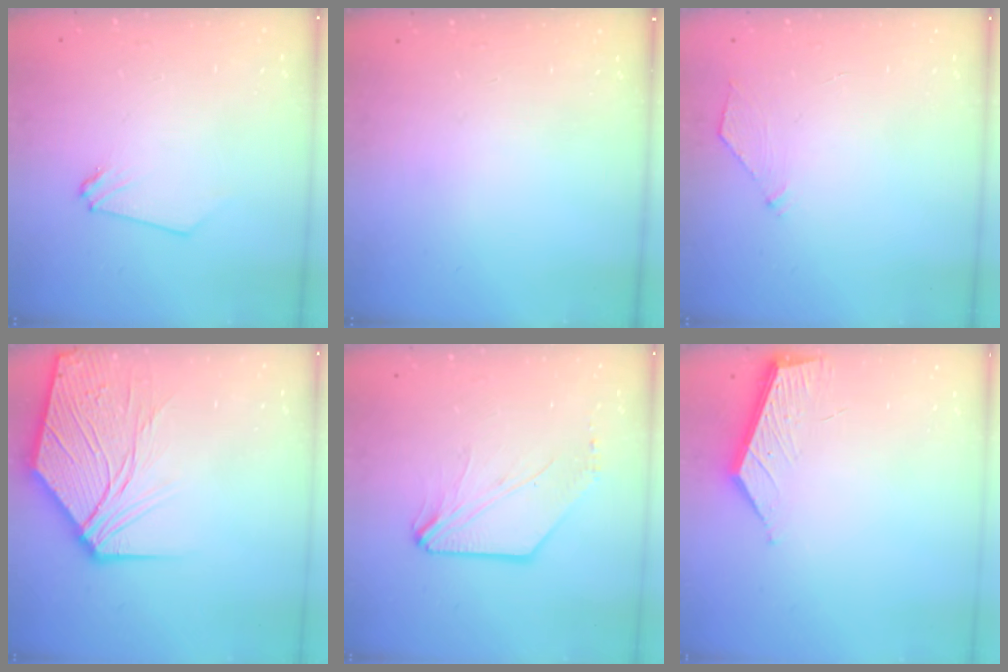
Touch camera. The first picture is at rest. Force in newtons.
{"total": 0.0}
{"total": 4.1, "press": 4.1, "slide": 0.5}
{"total": 12.6, "press": 12.5, "slide": 1.5}
{"total": 2.6, "press": 2.6, "slide": 0.5}
{"total": 5.0, "press": 4.9, "slide": 0.3}